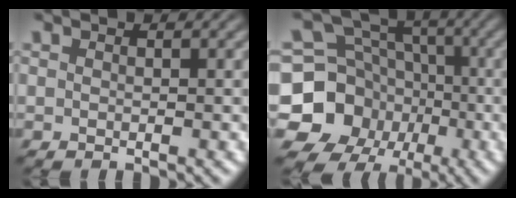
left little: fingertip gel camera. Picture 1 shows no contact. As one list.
[{"total": 11.6, "force": [-3.0, 10.4, 4.2], "torque": [-0.094, -0.008, -0.077]}]